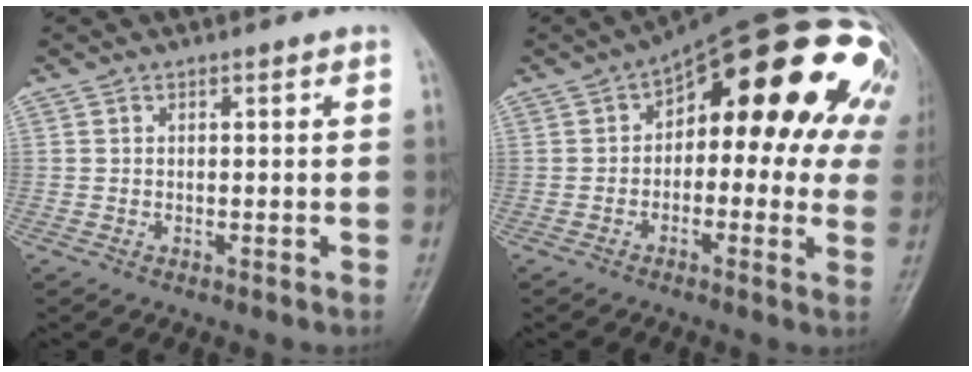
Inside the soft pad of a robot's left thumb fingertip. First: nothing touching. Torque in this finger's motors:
{"motor_torque": [1.36, 1.93, 1.23, -0.32, 0.31]}